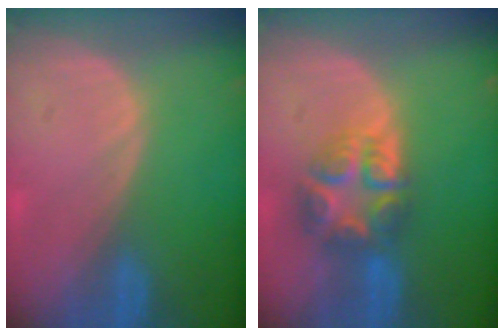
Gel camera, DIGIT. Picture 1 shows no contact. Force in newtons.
{"total": 7.8, "press": 6.8, "slide": 3.9}